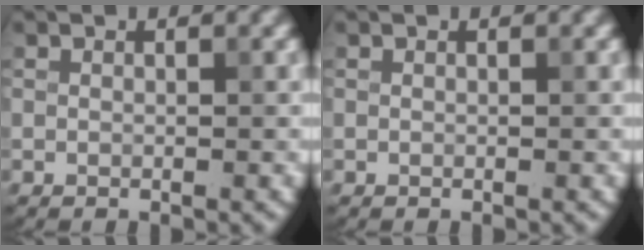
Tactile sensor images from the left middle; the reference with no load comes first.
{"total": 0.0}